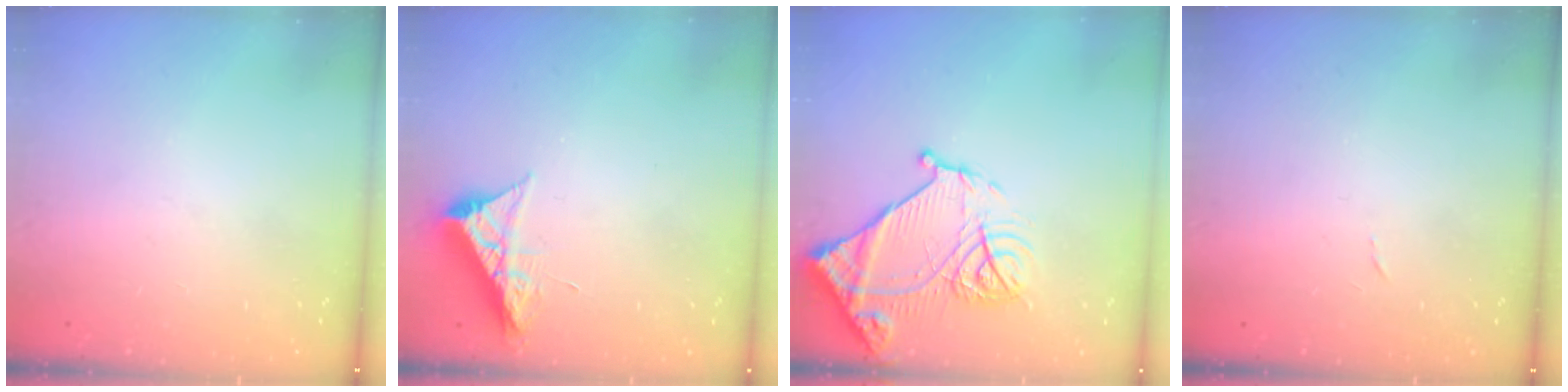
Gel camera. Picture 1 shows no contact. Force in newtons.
{"total": 8.4, "press": 8.4, "slide": 0.4}
{"total": 16.4, "press": 16.3, "slide": 1.6}
{"total": 2.4, "press": 2.4, "slide": 0.4}